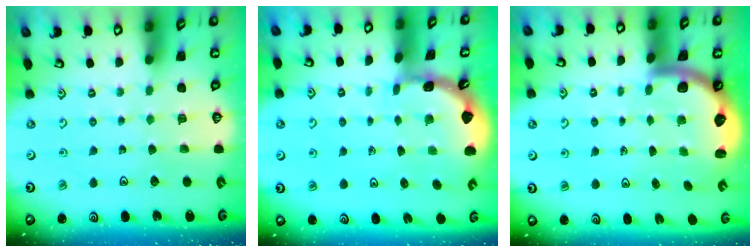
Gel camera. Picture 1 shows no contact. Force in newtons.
{"total": 1.7, "press": 1.6, "slide": 0.1}
{"total": 2.7, "press": 2.6, "slide": 0.5}